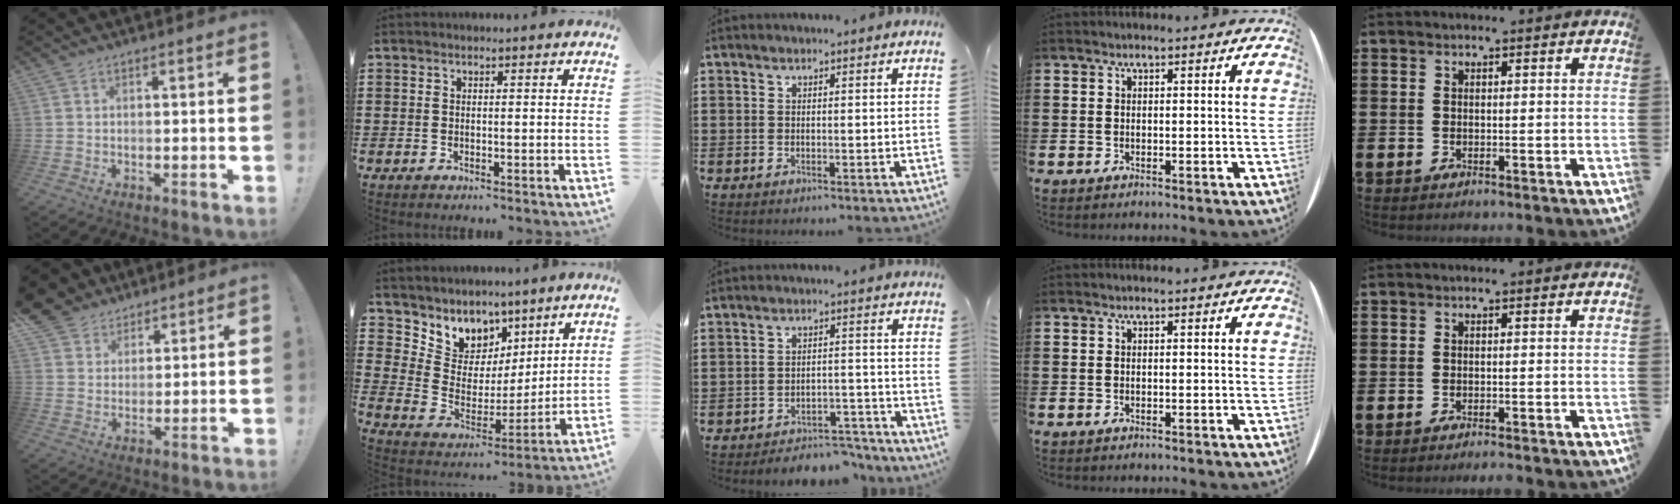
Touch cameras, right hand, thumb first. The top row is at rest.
{"thumb": {"total": 7.1, "force": [4.9, 5.1, 0.3], "torque": [-0.011, -0.038, 0.099]}, "index": {"total": 7.2, "force": [5.4, 4.7, -1.1], "torque": [-0.038, -0.060, 0.100]}, "middle": {"total": 4.3, "force": [-4.3, 0.6, 0.4], "torque": [-0.010, 0.009, -0.090]}, "little": {"total": 0.7, "force": [-0.7, 0.0, 0.2], "torque": [-0.004, -0.003, -0.013]}}